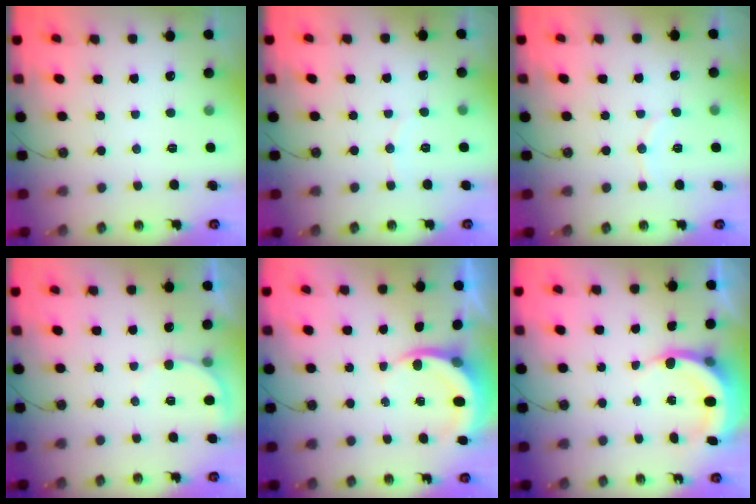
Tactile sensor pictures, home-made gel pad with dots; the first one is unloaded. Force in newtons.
{"total": 2.6, "press": 2.6, "slide": 0.3}
{"total": 5.8, "press": 5.4, "slide": 2.1}
{"total": 4.3, "press": 4.2, "slide": 0.4}
{"total": 5.0, "press": 4.9, "slide": 0.7}
{"total": 6.2, "press": 6.1, "slide": 1.5}